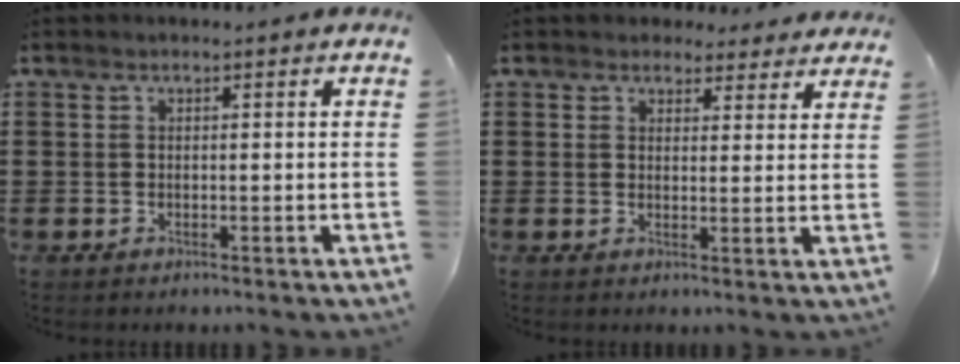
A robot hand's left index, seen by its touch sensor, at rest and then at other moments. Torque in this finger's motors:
{"motor_torque": [1.28, -0.86, 0.39, 0.06]}